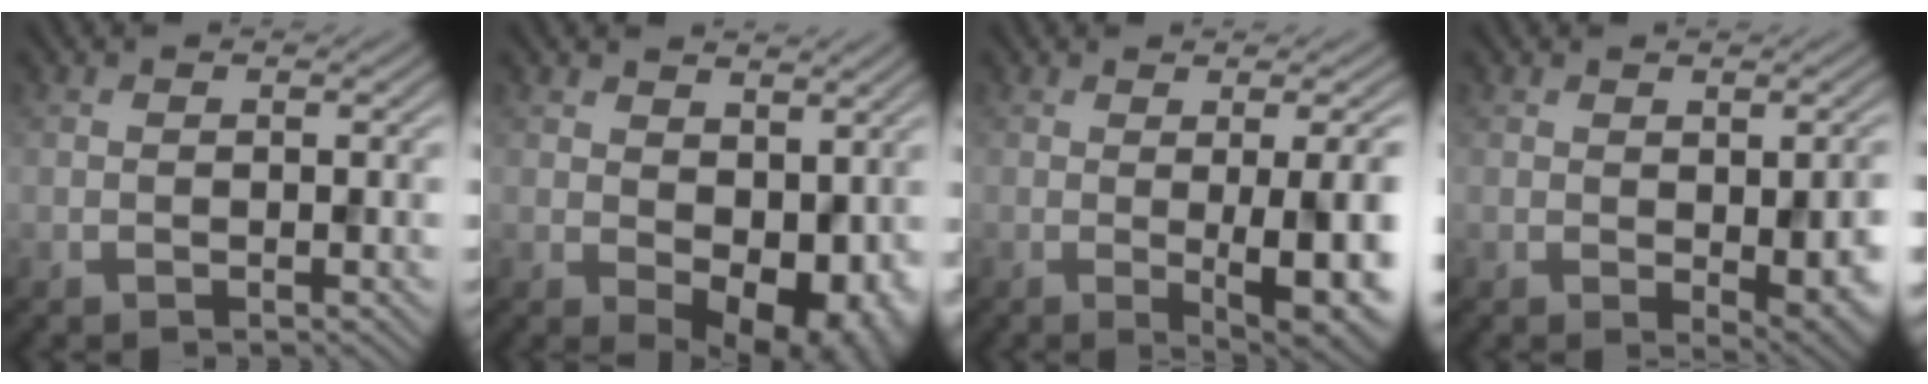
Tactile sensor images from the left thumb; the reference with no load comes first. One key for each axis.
{"total": 8.7, "fx": 0.3, "fy": 5.6, "fz": 6.7, "tx": -0.096, "ty": -0.025, "tz": 0.019}
{"total": 10.2, "fx": -1.0, "fy": 2.5, "fz": 9.9, "tx": -0.121, "ty": 0.002, "tz": -0.009}
{"total": 6.0, "fx": -1.0, "fy": 2.8, "fz": 5.2, "tx": -0.073, "ty": -0.020, "tz": 0.003}